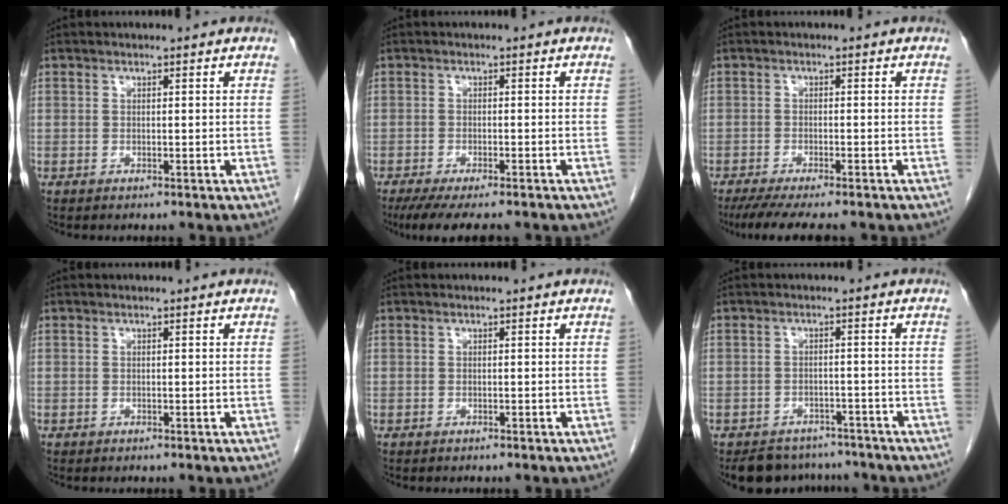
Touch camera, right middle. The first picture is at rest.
{"total": 8.7, "force": [-7.2, 1.5, 4.7], "torque": [-0.065, -0.015, -0.108]}
{"total": 9.0, "force": [-7.5, 1.0, 4.7], "torque": [-0.068, -0.017, -0.115]}
{"total": 0.0}
{"total": 0.0}
{"total": 8.1, "force": [-7.3, 3.4, 1.0], "torque": [-0.006, 0.004, -0.095]}